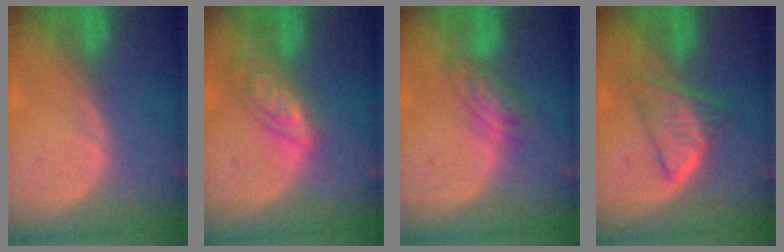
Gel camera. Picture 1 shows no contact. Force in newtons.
{"total": 6.4, "press": 5.7, "slide": 3.0}
{"total": 5.2, "press": 4.7, "slide": 2.3}
{"total": 5.7, "press": 5.5, "slide": 1.6}